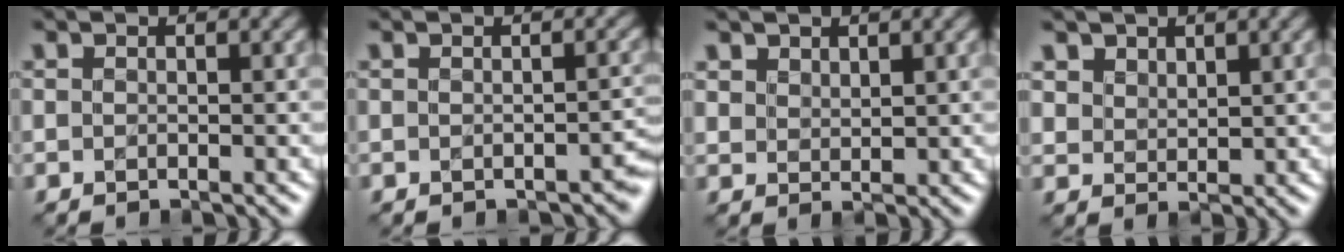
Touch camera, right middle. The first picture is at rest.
{"total": 2.3, "force": [-1.4, 1.3, 1.3], "torque": [-0.004, -0.006, -0.017]}
{"total": 1.5, "force": [1.2, 0.8, 0.0], "torque": [-0.005, -0.006, 0.034]}
{"total": 2.3, "force": [1.6, 1.6, 0.4], "torque": [-0.025, -0.002, 0.050]}